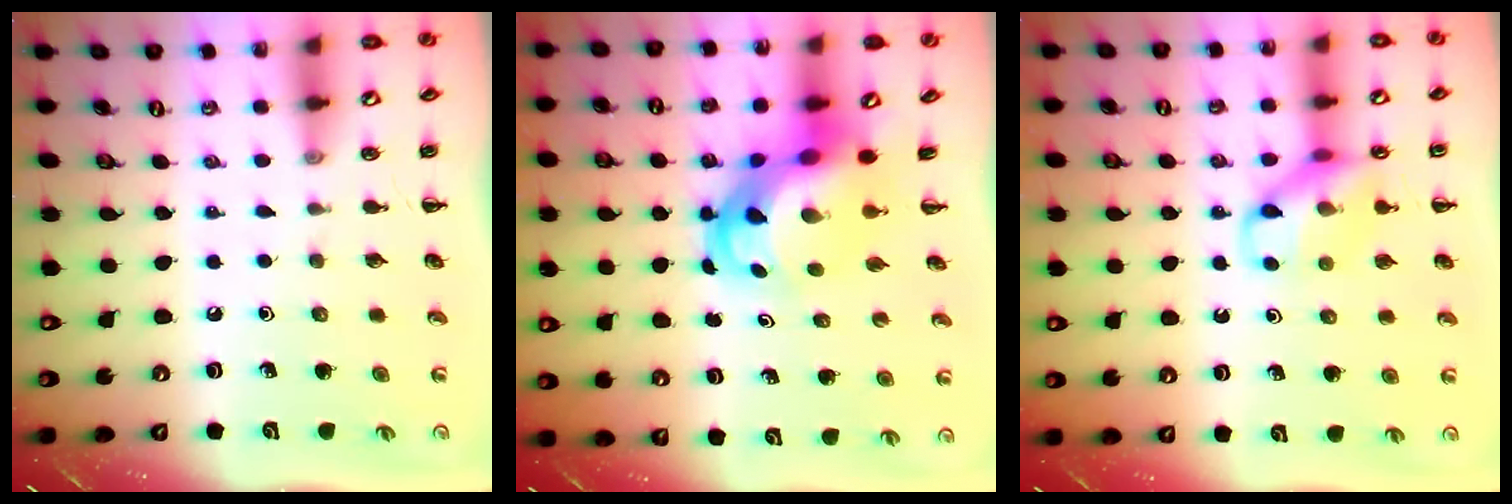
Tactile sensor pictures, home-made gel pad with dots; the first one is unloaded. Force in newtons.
{"total": 7.2, "press": 6.9, "slide": 2.1}
{"total": 11.7, "press": 11.6, "slide": 1.2}